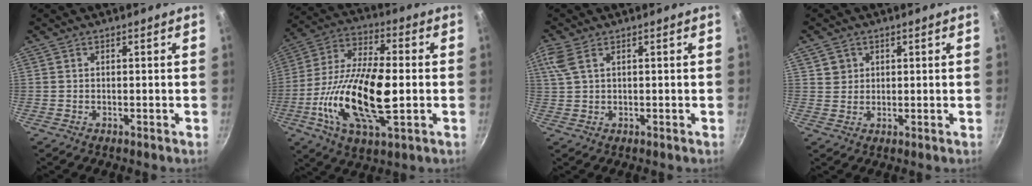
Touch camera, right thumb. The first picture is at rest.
{"total": 20.3, "force": [-3.0, 8.4, 18.3], "torque": [-0.350, 0.017, -0.065]}
{"total": 4.5, "force": [2.1, 2.3, 3.2], "torque": [-0.081, 0.012, 0.045]}
{"total": 3.1, "force": [1.2, 2.8, 0.6], "torque": [0.010, 0.005, 0.022]}